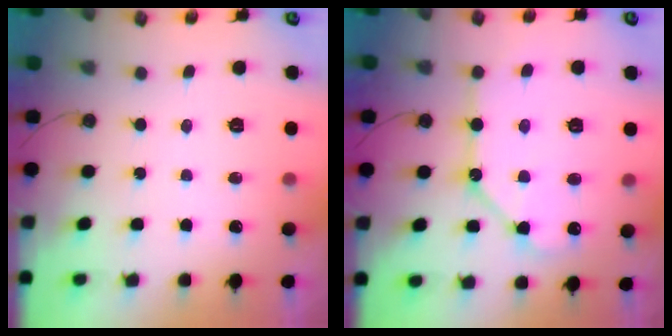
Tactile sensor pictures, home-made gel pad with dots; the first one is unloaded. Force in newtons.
{"total": 11.5, "press": 11.5, "slide": 1.2}